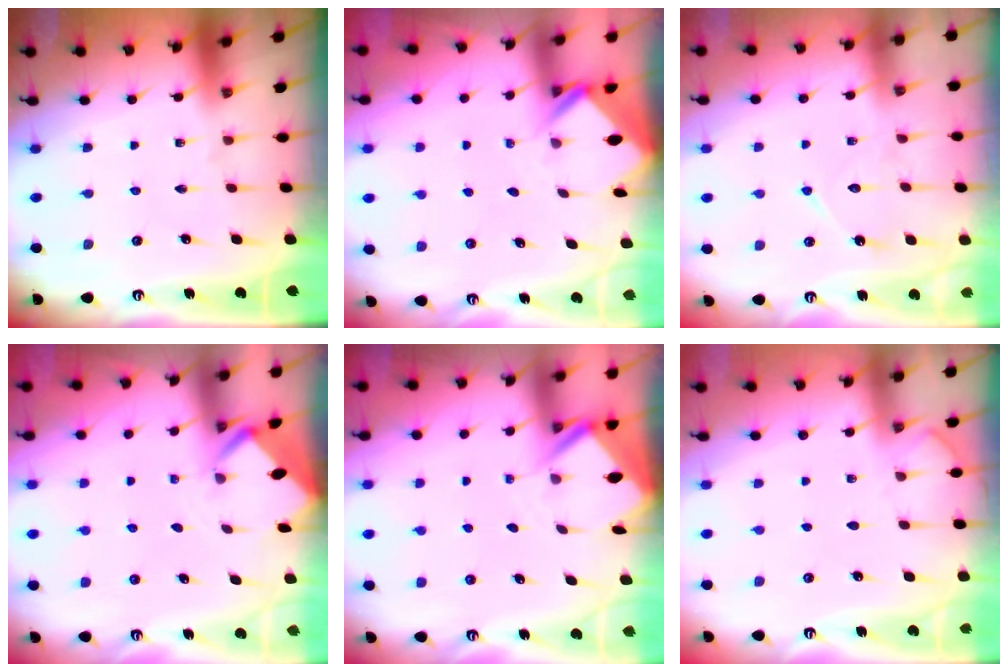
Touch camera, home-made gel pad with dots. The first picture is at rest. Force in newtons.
{"total": 2.6, "press": 2.6, "slide": 0.2}
{"total": 8.5, "press": 8.4, "slide": 0.7}
{"total": 2.2, "press": 2.2, "slide": 0.2}
{"total": 3.1, "press": 3.1, "slide": 0.3}
{"total": 2.4, "press": 2.4, "slide": 0.4}